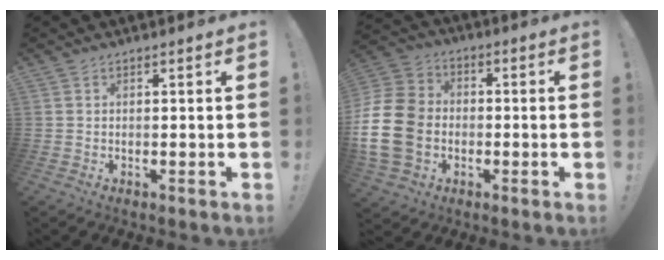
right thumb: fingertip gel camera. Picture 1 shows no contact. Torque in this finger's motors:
{"motor_torque": [2.24, 2.42, 1.03, -1.01, 0.44]}